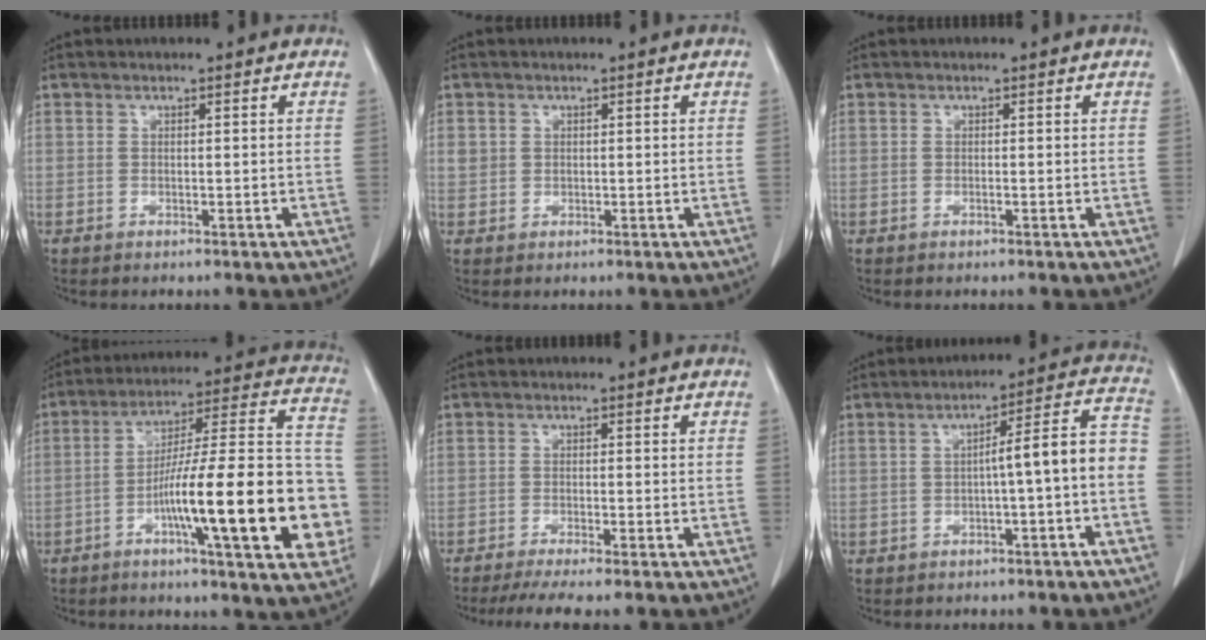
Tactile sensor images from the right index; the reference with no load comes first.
{"total": 1.8, "force": [0.5, 1.7, 0.5], "torque": [-0.004, 0.007, 0.010]}
{"total": 0.0}
{"total": 23.4, "force": [-6.5, 2.9, 22.3], "torque": [-0.271, 0.020, -0.096]}
{"total": 6.4, "force": [-5.3, -0.3, 3.5], "torque": [-0.046, -0.013, -0.084]}
{"total": 8.0, "force": [-1.8, 0.4, 7.8], "torque": [-0.098, 0.036, -0.027]}